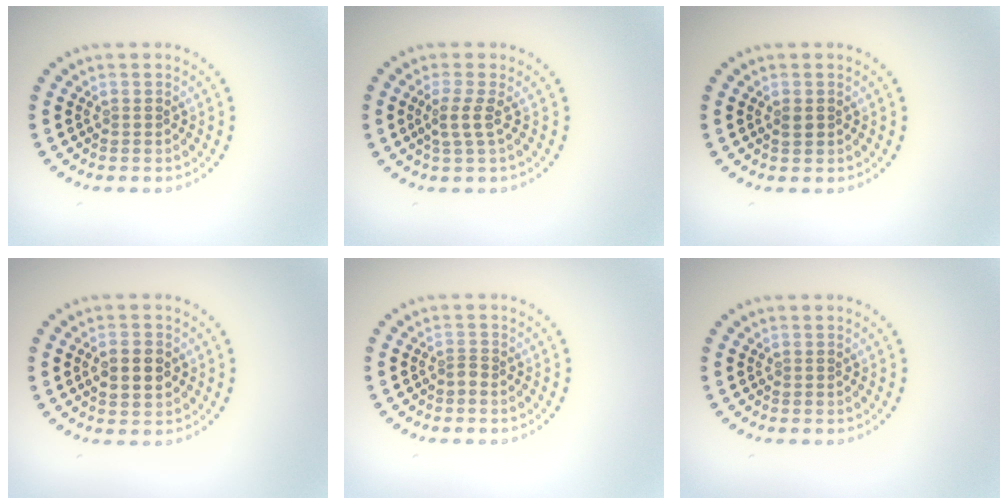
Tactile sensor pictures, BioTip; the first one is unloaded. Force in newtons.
{"total": 1.9, "press": 1.4, "slide": 1.3}
{"total": 1.1, "press": 1.0, "slide": 0.2}
{"total": 3.0, "press": 3.0, "slide": 0.1}
{"total": 1.0, "press": 0.6, "slide": 0.8}
{"total": 0.0}